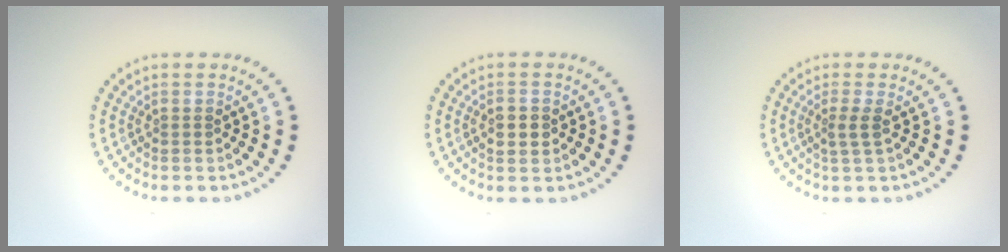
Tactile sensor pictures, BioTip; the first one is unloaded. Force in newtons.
{"total": 2.2, "press": 2.1, "slide": 0.1}
{"total": 1.4, "press": 0.9, "slide": 1.1}